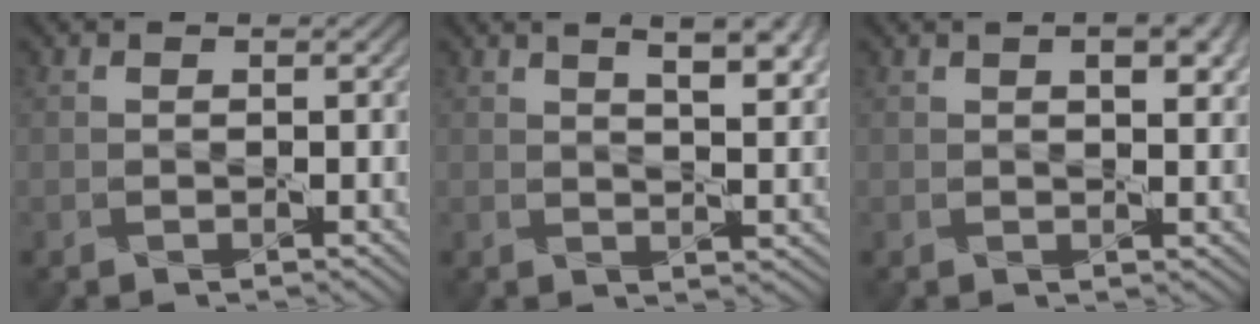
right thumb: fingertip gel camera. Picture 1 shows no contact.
{"total": 8.4, "force": [4.1, 2.8, 6.8], "torque": [-0.085, 0.014, 0.054]}
{"total": 4.6, "force": [2.0, 1.7, 3.8], "torque": [-0.061, 0.002, 0.030]}